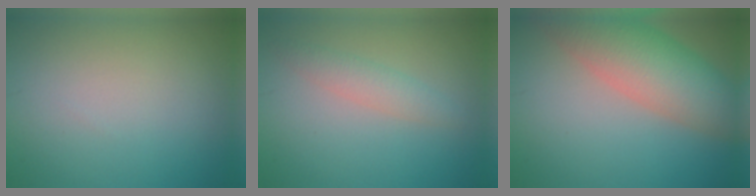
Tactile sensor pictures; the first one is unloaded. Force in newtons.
{"total": 2.1, "press": 2.1, "slide": 0.1}
{"total": 8.4, "press": 8.4, "slide": 0.4}